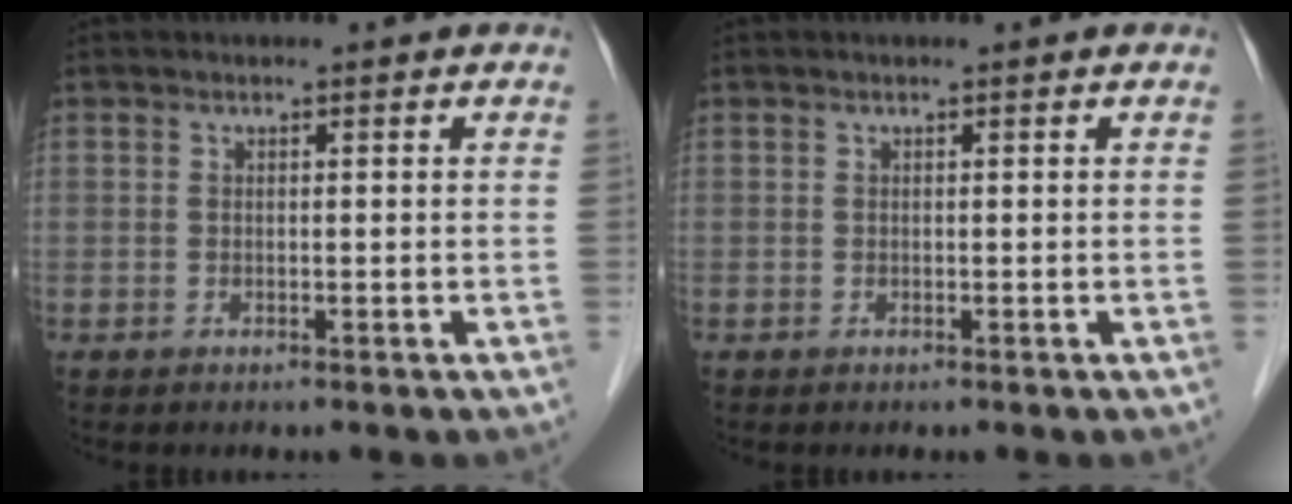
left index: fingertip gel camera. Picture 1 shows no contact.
{"total": 0.0}